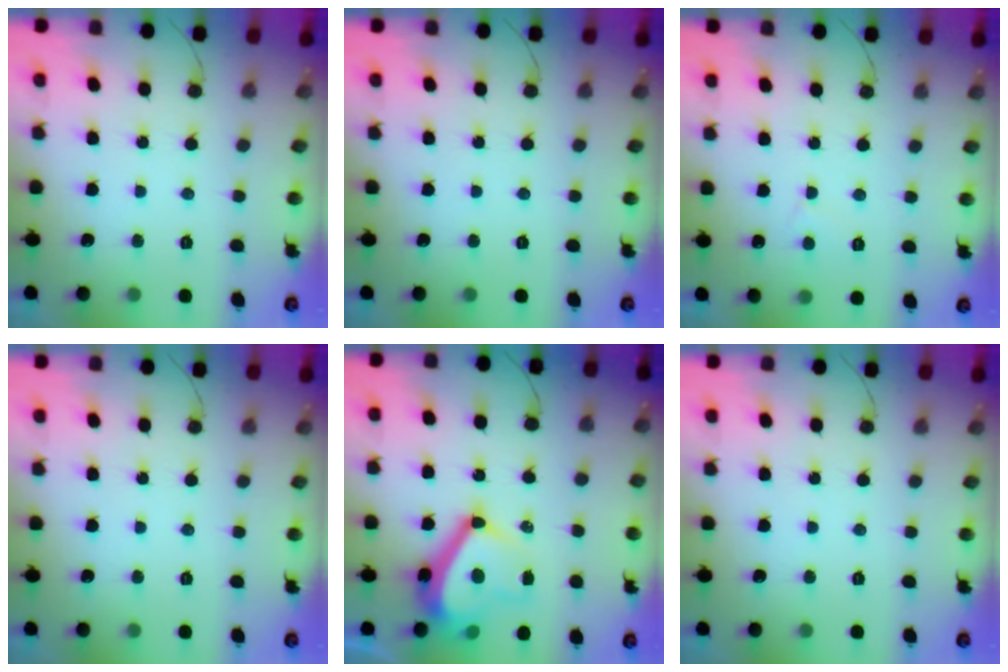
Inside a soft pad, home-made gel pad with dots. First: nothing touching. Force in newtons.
{"total": 0.0}
{"total": 2.3, "press": 2.3, "slide": 0.2}
{"total": 0.0}
{"total": 13.4, "press": 13.1, "slide": 2.7}
{"total": 0.0}